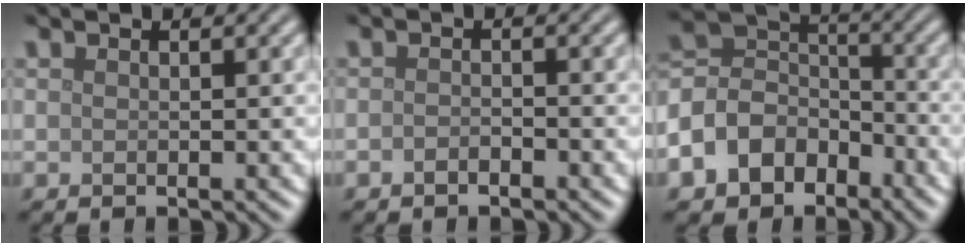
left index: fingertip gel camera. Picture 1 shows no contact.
{"total": 1.0, "force": [-0.7, 0.4, 0.6], "torque": [-0.014, 0.001, -0.014]}
{"total": 7.6, "force": [-3.8, 5.5, 3.5], "torque": [-0.065, 0.009, -0.088]}